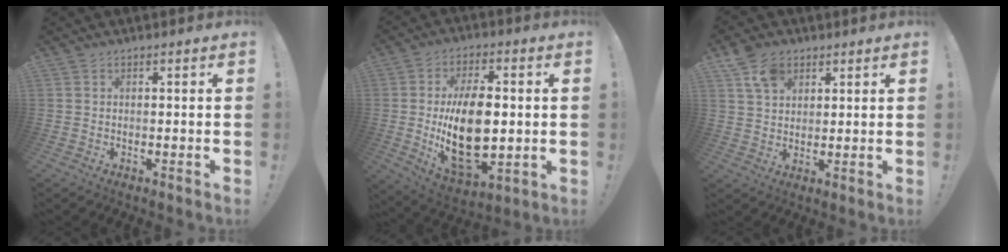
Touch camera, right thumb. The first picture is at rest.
{"total": 20.0, "force": [-0.8, 11.2, 16.5], "torque": [-0.302, -0.008, -0.009]}
{"total": 8.1, "force": [4.6, 5.4, 4.0], "torque": [-0.073, -0.009, 0.090]}